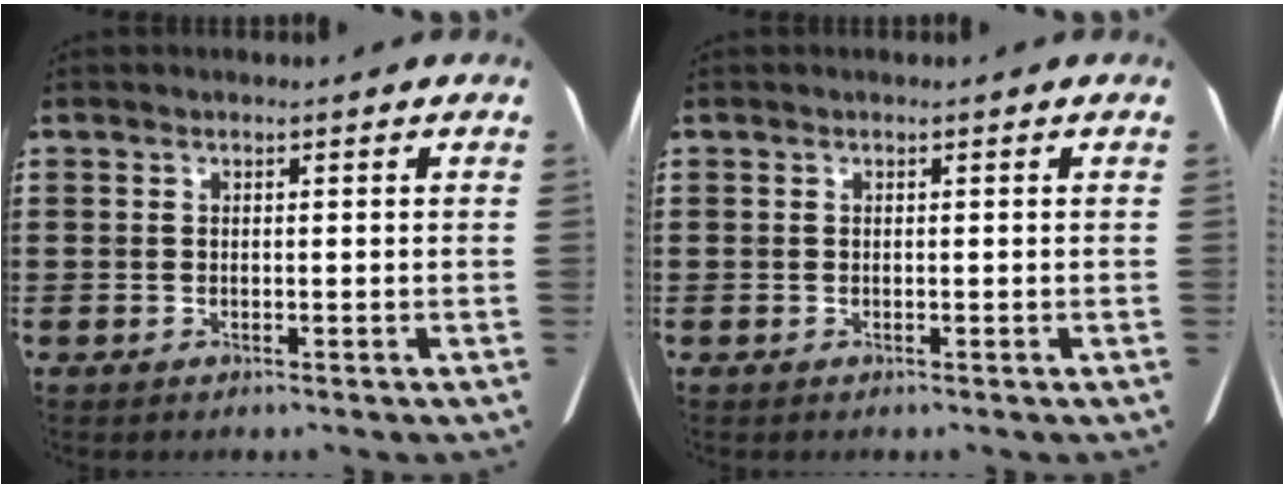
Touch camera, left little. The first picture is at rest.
{"total": 0.0}